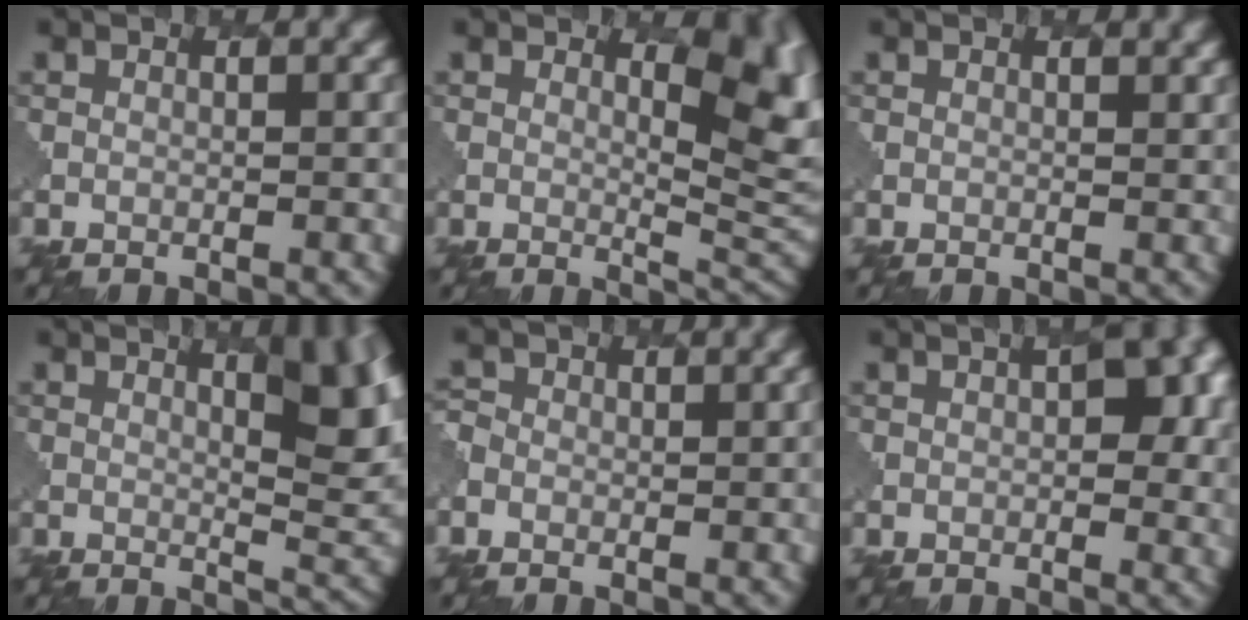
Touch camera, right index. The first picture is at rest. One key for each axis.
{"total": 7.7, "fx": 2.4, "fy": 3.4, "fz": 6.5, "tx": -0.079, "ty": -0.006, "tz": 0.035}
{"total": 0.6, "fx": 0.6, "fy": 0.0, "fz": 0.1, "tx": -0.006, "ty": -0.004, "tz": 0.006}
{"total": 9.1, "fx": 3.3, "fy": 3.0, "fz": 7.9, "tx": -0.076, "ty": 0.008, "tz": 0.044}
{"total": 2.6, "fx": -1.2, "fy": 2.0, "fz": 1.1, "tx": -0.015, "ty": 0.012, "tz": -0.031}
{"total": 4.9, "fx": 1.0, "fy": 2.2, "fz": 4.3, "tx": -0.046, "ty": 0.003, "tz": 0.008}